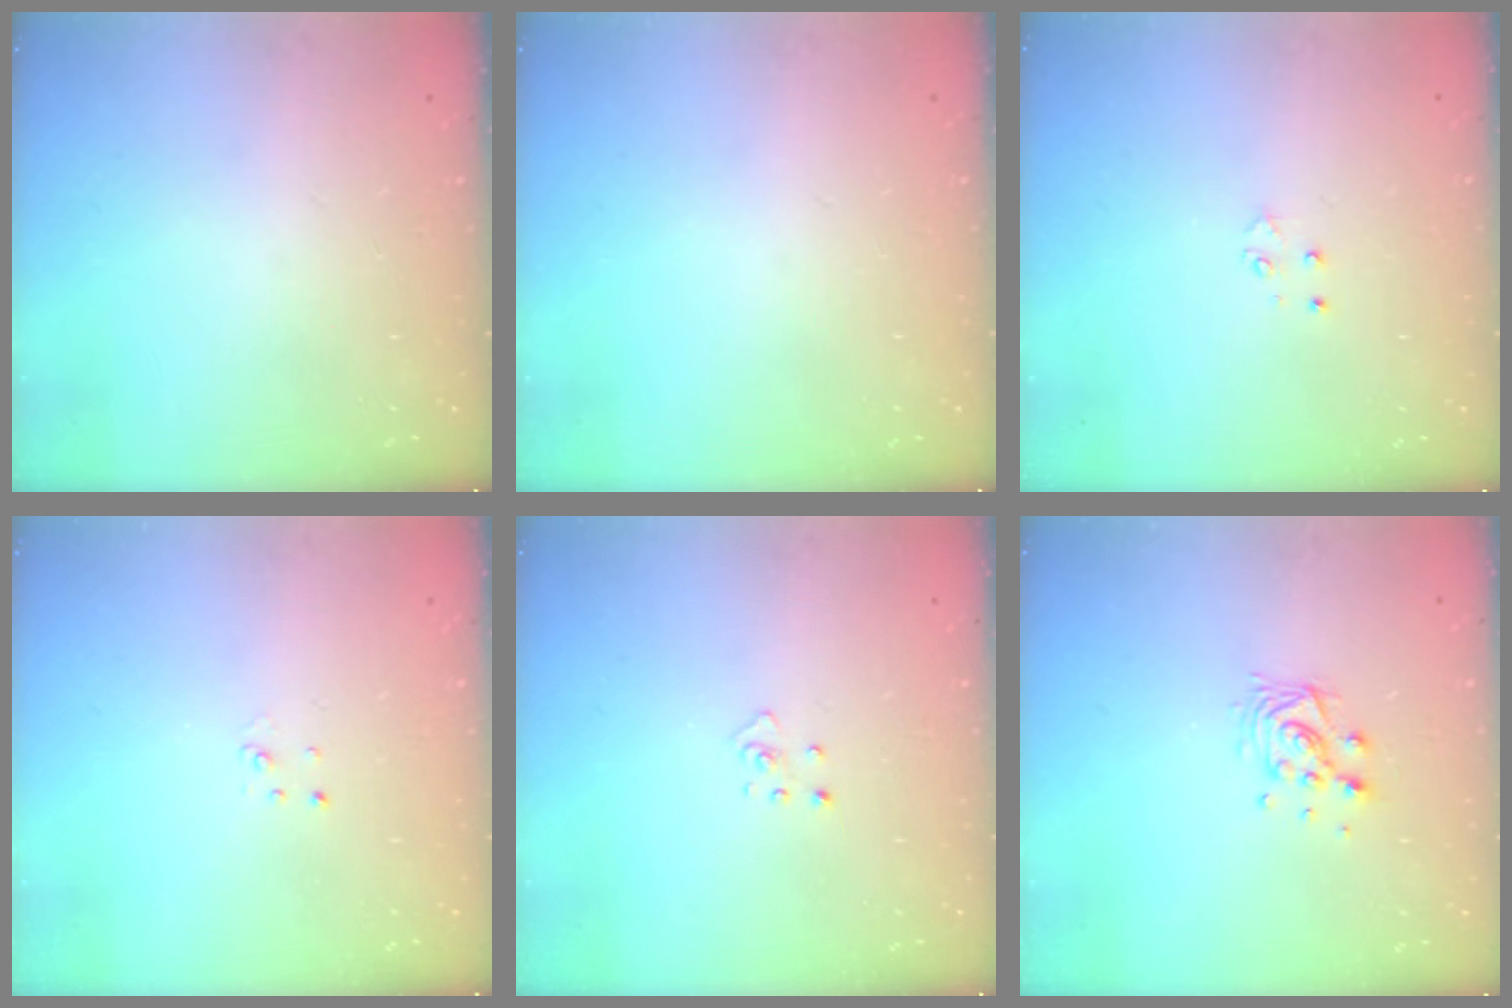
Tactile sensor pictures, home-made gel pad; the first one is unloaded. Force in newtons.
{"total": 0.0}
{"total": 3.1, "press": 3.1, "slide": 0.6}
{"total": 2.0, "press": 2.0, "slide": 0.2}
{"total": 2.9, "press": 2.9, "slide": 0.2}
{"total": 9.8, "press": 9.8, "slide": 0.6}